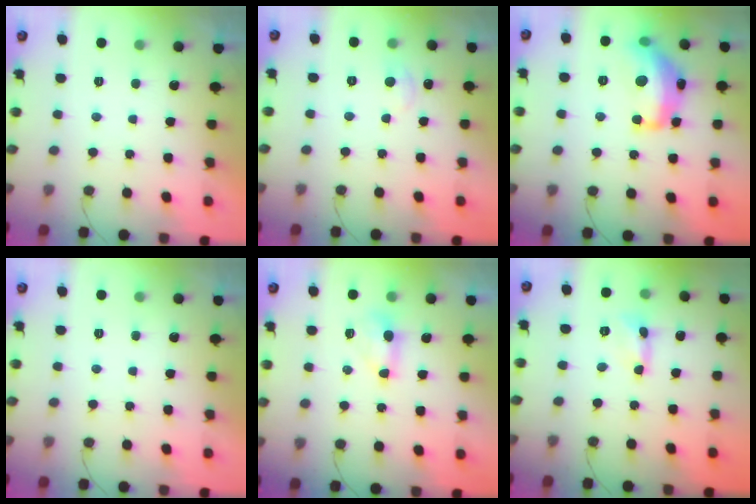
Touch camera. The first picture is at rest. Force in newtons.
{"total": 6.8, "press": 6.7, "slide": 0.7}
{"total": 17.2, "press": 17.2, "slide": 0.6}
{"total": 0.0}
{"total": 5.2, "press": 5.1, "slide": 0.6}
{"total": 1.0, "press": 1.0, "slide": 0.1}